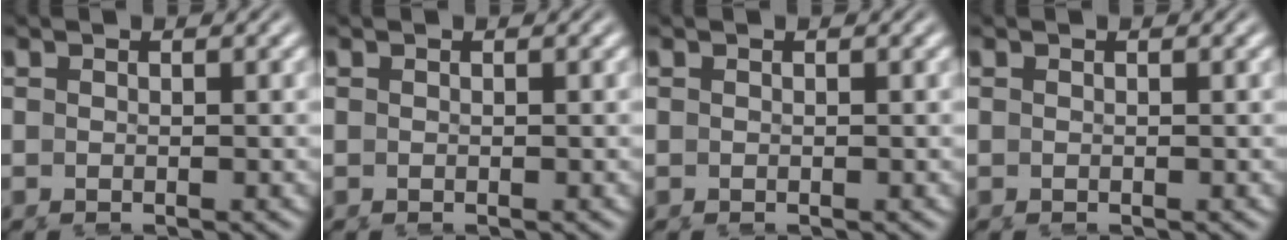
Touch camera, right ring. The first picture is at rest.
{"total": 0.0}
{"total": 0.0}
{"total": 0.0}